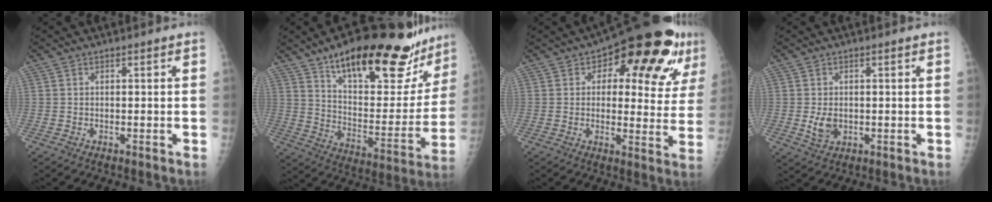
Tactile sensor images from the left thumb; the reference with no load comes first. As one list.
[{"total": 29.8, "force": [20.7, 10.6, 18.6], "torque": [-0.229, -0.073, 0.306]}, {"total": 20.1, "force": [8.9, 9.1, 15.5], "torque": [-0.163, -0.003, 0.117]}, {"total": 3.6, "force": [-0.3, 2.5, 2.6], "torque": [-0.043, -0.005, 0.002]}]